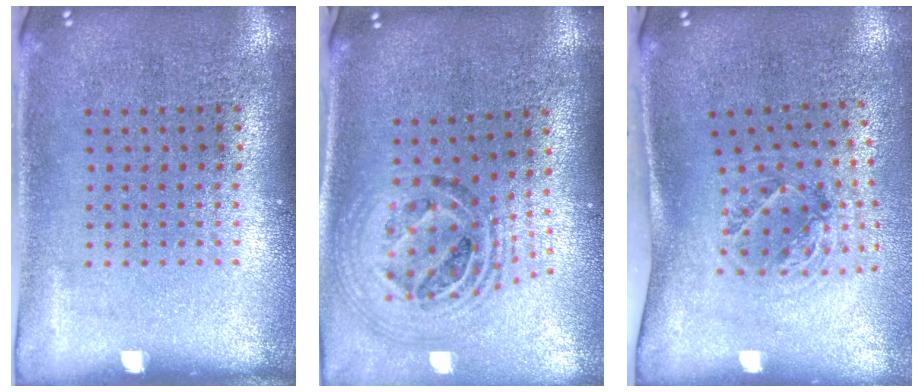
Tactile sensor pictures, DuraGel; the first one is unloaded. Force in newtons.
{"total": 1.6, "press": 1.4, "slide": 0.8}
{"total": 1.3, "press": 1.2, "slide": 0.6}